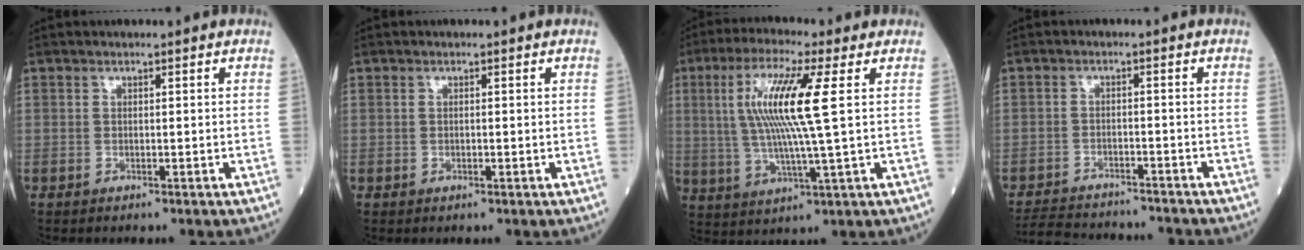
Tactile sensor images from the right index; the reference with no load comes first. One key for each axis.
{"total": 0.0}
{"total": 12.0, "fx": 2.5, "fy": -0.2, "fz": 11.7, "tx": -0.245, "ty": 0.006, "tz": 0.046}
{"total": 3.3, "fx": -3.2, "fy": 0.7, "fz": 0.6, "tx": -0.011, "ty": -0.011, "tz": -0.052}